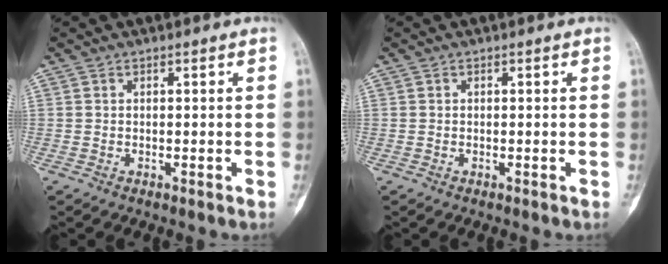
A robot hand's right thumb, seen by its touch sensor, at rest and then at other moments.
{"total": 0.0}